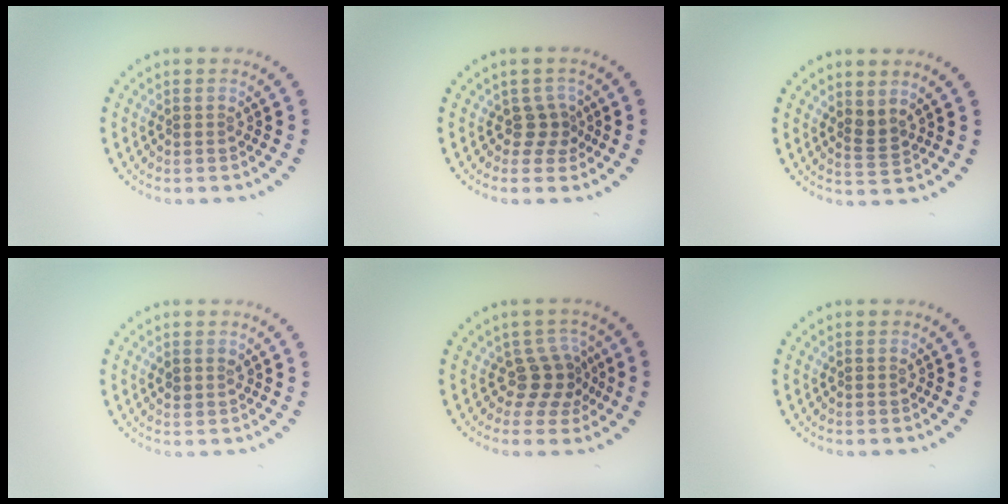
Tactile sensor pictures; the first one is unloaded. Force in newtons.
{"total": 1.9, "press": 1.2, "slide": 1.5}
{"total": 1.6, "press": 1.2, "slide": 1.1}
{"total": 0.8, "press": 0.8, "slide": 0.3}
{"total": 2.8, "press": 2.2, "slide": 1.8}
{"total": 0.0}